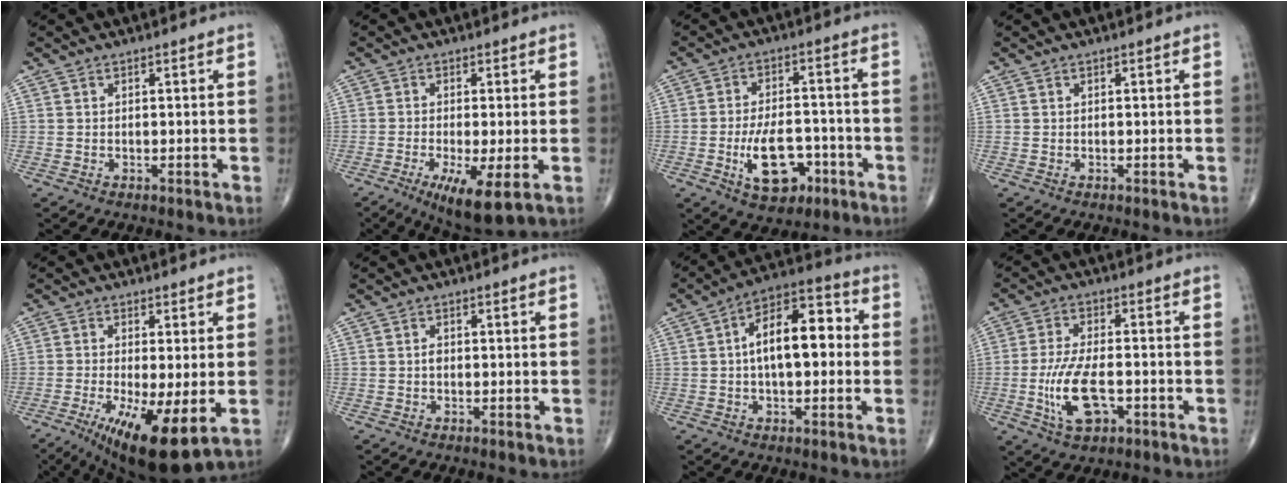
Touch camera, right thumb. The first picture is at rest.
{"total": 8.9, "force": [-3.1, 2.0, 8.1], "torque": [-0.142, -0.019, -0.049]}
{"total": 11.1, "force": [-4.2, 6.2, 8.2], "torque": [-0.119, 0.021, -0.062]}
{"total": 0.0}
{"total": 13.2, "force": [-4.0, 3.4, 12.2], "torque": [-0.213, -0.025, -0.055]}
{"total": 0.9, "force": [-0.2, 0.6, 0.6], "torque": [-0.009, 0.002, -0.006]}
{"total": 13.5, "force": [0.8, 6.9, 11.6], "torque": [-0.167, 0.038, 0.001]}
{"total": 10.3, "force": [-2.9, 4.7, 8.7], "torque": [-0.176, 0.007, -0.051]}